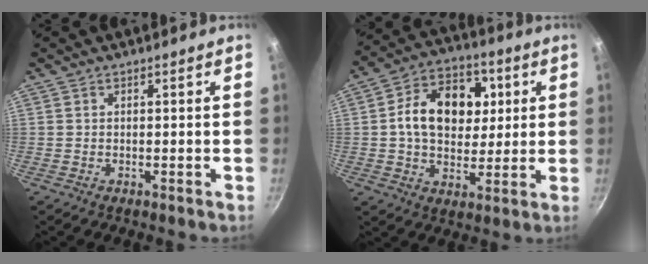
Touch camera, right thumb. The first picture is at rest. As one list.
[{"total": 15.7, "force": [2.4, 11.2, 10.7], "torque": [-0.136, 0.012, 0.035]}]